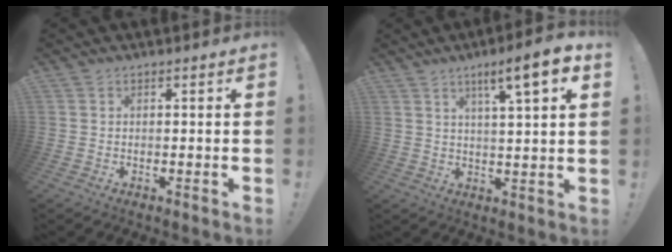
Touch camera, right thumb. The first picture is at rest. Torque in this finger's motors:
{"motor_torque": [-0.15, 0.91, 0.35, 0.26, 0.02]}